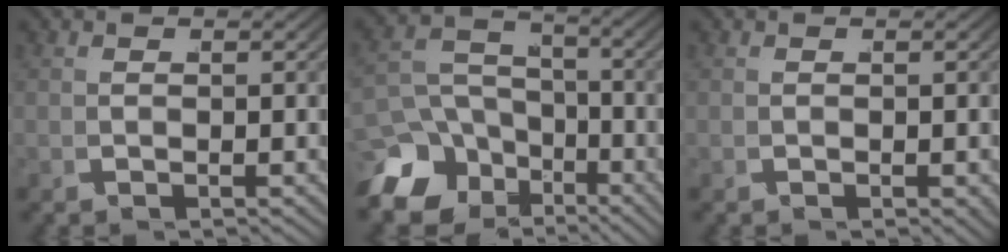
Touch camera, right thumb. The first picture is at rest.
{"total": 11.1, "force": [-4.1, 8.7, 5.5], "torque": [-0.086, -0.034, -0.058]}
{"total": 0.6, "force": [-0.3, 0.3, 0.5], "torque": [-0.004, -0.003, -0.001]}